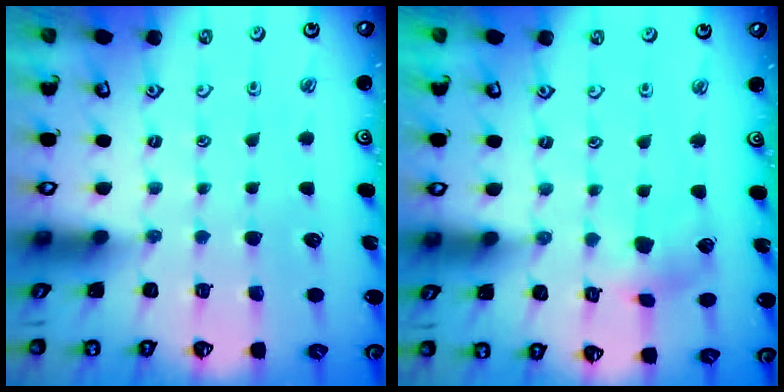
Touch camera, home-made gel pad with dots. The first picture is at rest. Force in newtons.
{"total": 4.1, "press": 4.1, "slide": 0.3}